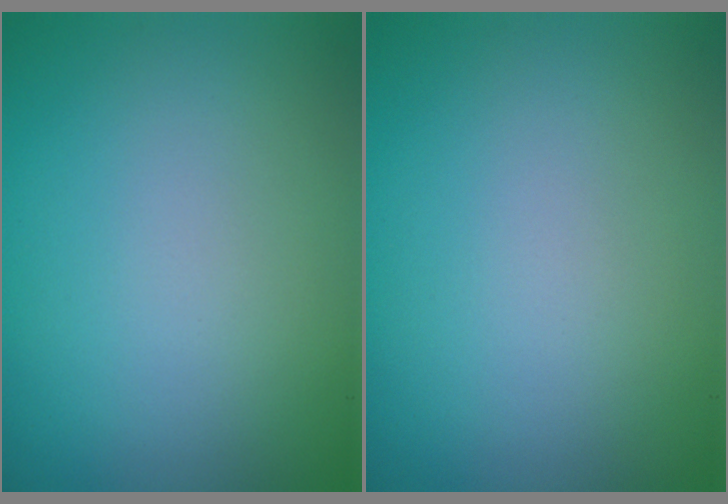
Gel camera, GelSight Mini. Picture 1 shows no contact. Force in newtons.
{"total": 0.0}